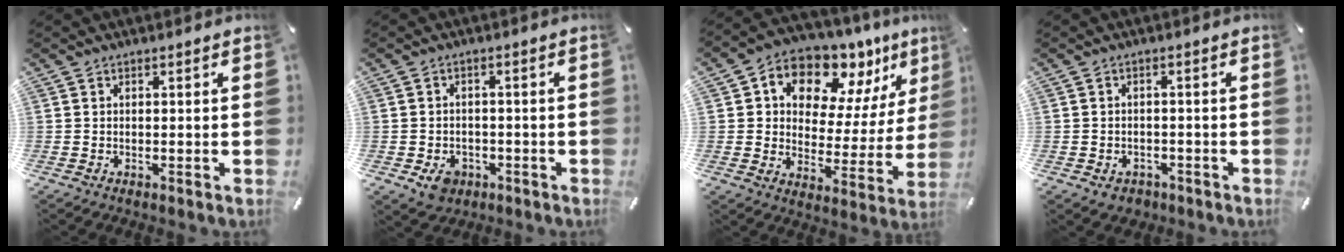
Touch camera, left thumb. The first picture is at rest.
{"total": 5.0, "force": [-2.2, 3.9, 2.2], "torque": [-0.039, 0.006, -0.041]}
{"total": 12.5, "force": [9.4, 7.1, 4.2], "torque": [-0.074, -0.086, 0.170]}
{"total": 2.8, "force": [-1.5, 2.2, 0.8], "torque": [-0.020, 0.004, -0.032]}